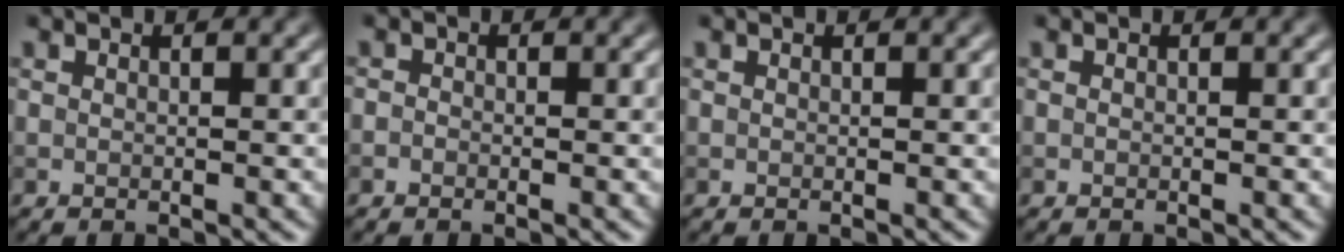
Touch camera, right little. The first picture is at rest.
{"total": 0.5, "force": [-0.3, 0.3, 0.1], "torque": [0.001, -0.003, -0.008]}
{"total": 0.0}
{"total": 0.0}